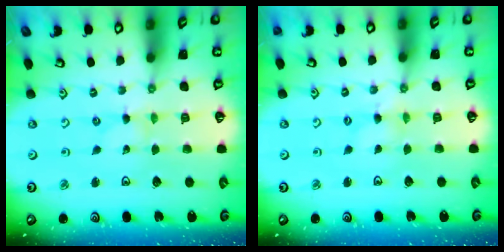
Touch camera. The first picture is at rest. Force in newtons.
{"total": 0.8, "press": 0.7, "slide": 0.3}